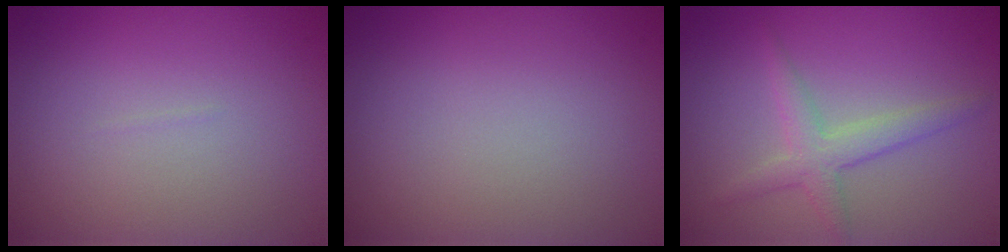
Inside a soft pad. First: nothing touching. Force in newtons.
{"total": 0.0}
{"total": 2.6, "press": 2.6, "slide": 0.1}